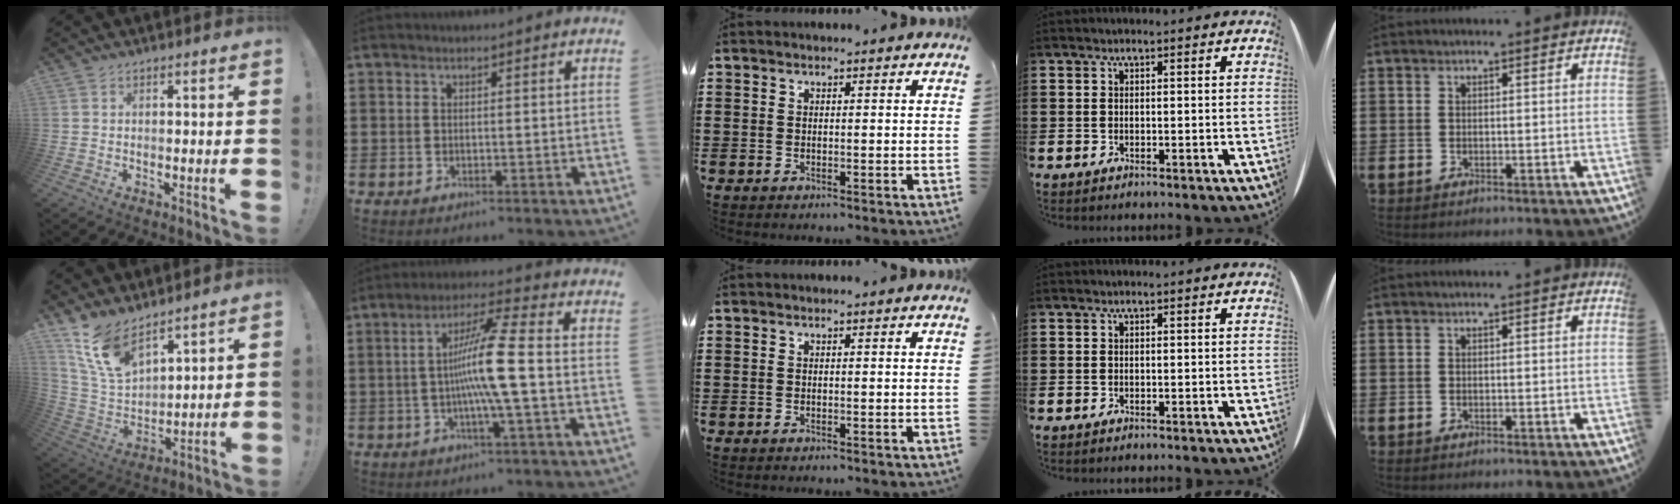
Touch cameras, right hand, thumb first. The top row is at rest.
{"thumb": {"total": 13.4, "force": [10.1, 6.1, 6.3], "torque": [-0.135, -0.064, 0.198]}, "index": {"total": 10.3, "force": [-1.1, -0.2, 10.2], "torque": [-0.201, -0.009, -0.033]}}